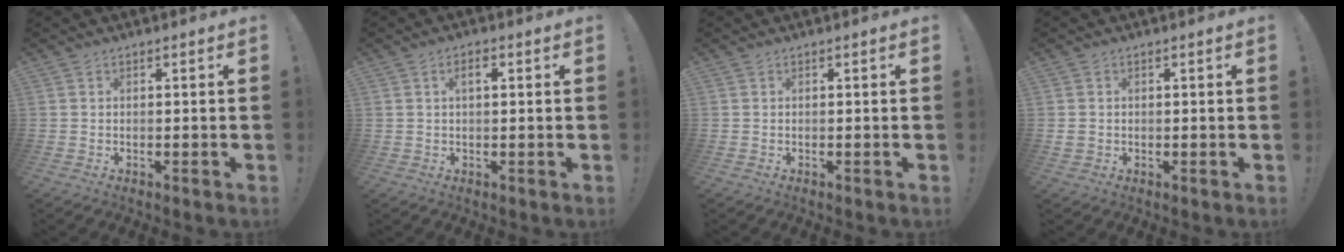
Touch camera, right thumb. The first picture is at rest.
{"total": 2.6, "force": [0.7, 1.3, 2.1], "torque": [-0.028, 0.003, 0.008]}
{"total": 0.0}
{"total": 1.6, "force": [0.2, 1.6, 0.5], "torque": [-0.008, 0.002, 0.004]}